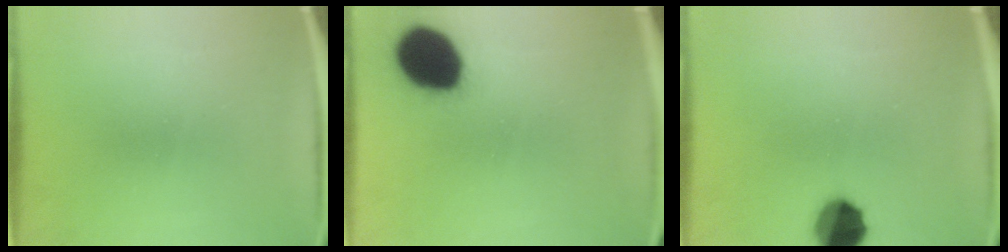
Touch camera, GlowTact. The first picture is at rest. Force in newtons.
{"total": 17.7}
{"total": 9.6}